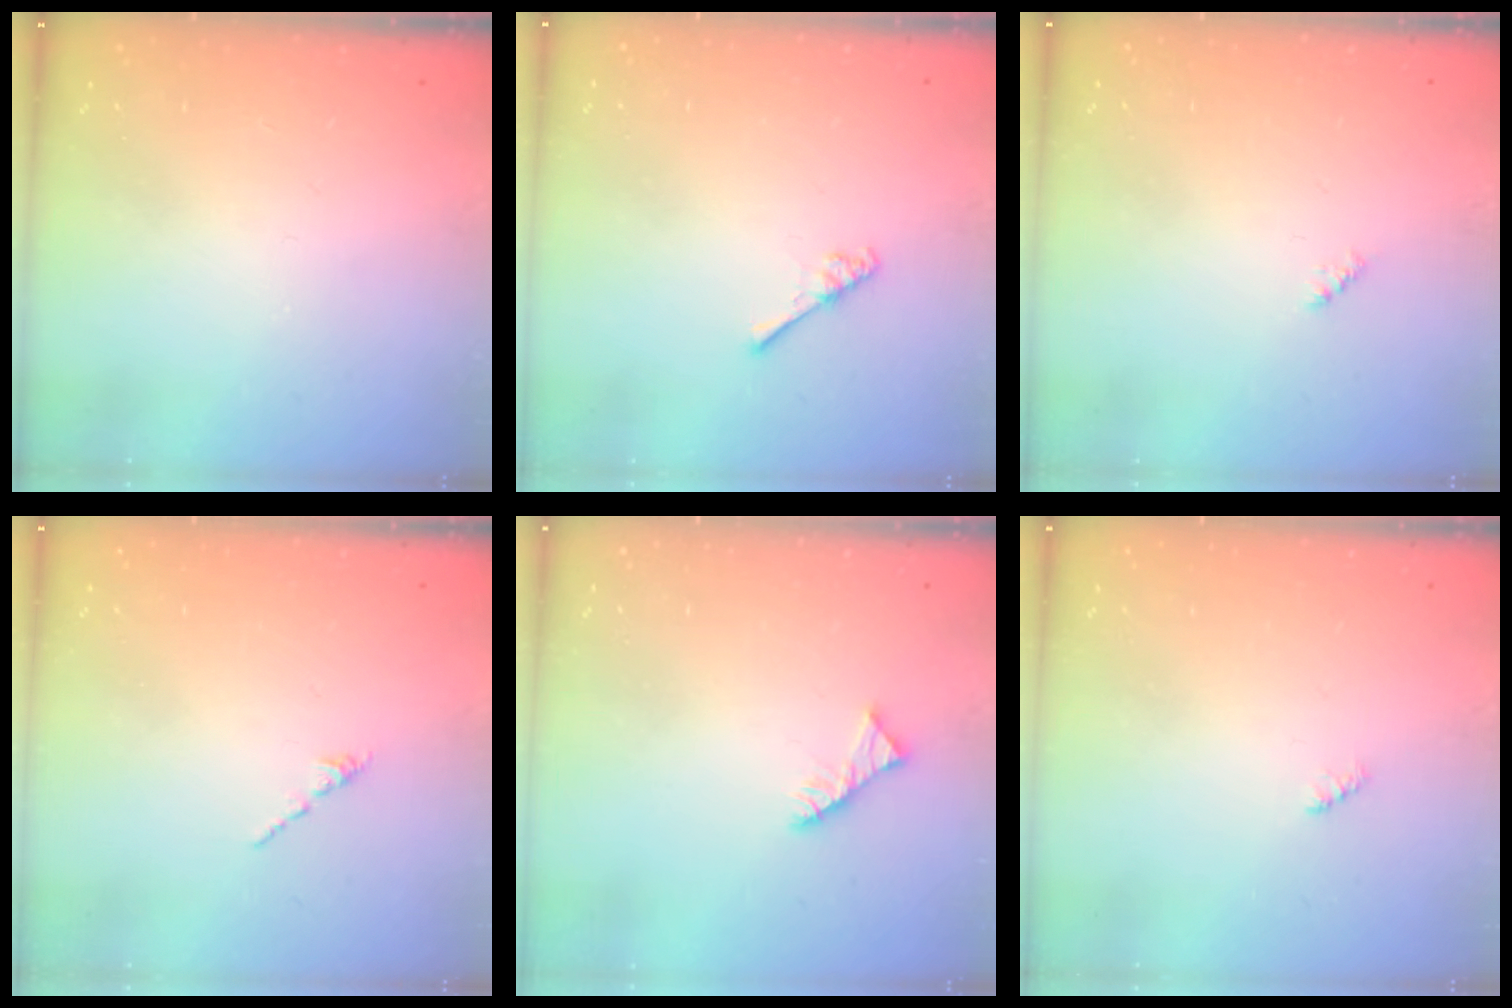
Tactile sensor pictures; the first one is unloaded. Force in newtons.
{"total": 2.9, "press": 2.9, "slide": 0.4}
{"total": 2.4, "press": 2.4, "slide": 0.5}
{"total": 0.6, "press": 0.5, "slide": 0.3}
{"total": 2.9, "press": 2.9, "slide": 0.4}
{"total": 2.3, "press": 2.2, "slide": 0.5}